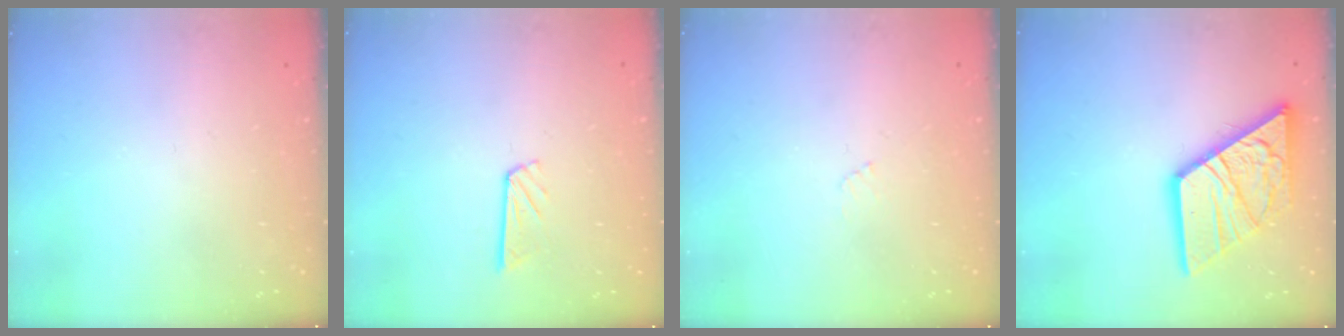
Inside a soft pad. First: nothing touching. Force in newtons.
{"total": 6.6, "press": 6.6, "slide": 0.2}
{"total": 2.7, "press": 2.6, "slide": 0.5}
{"total": 17.6, "press": 17.5, "slide": 2.1}